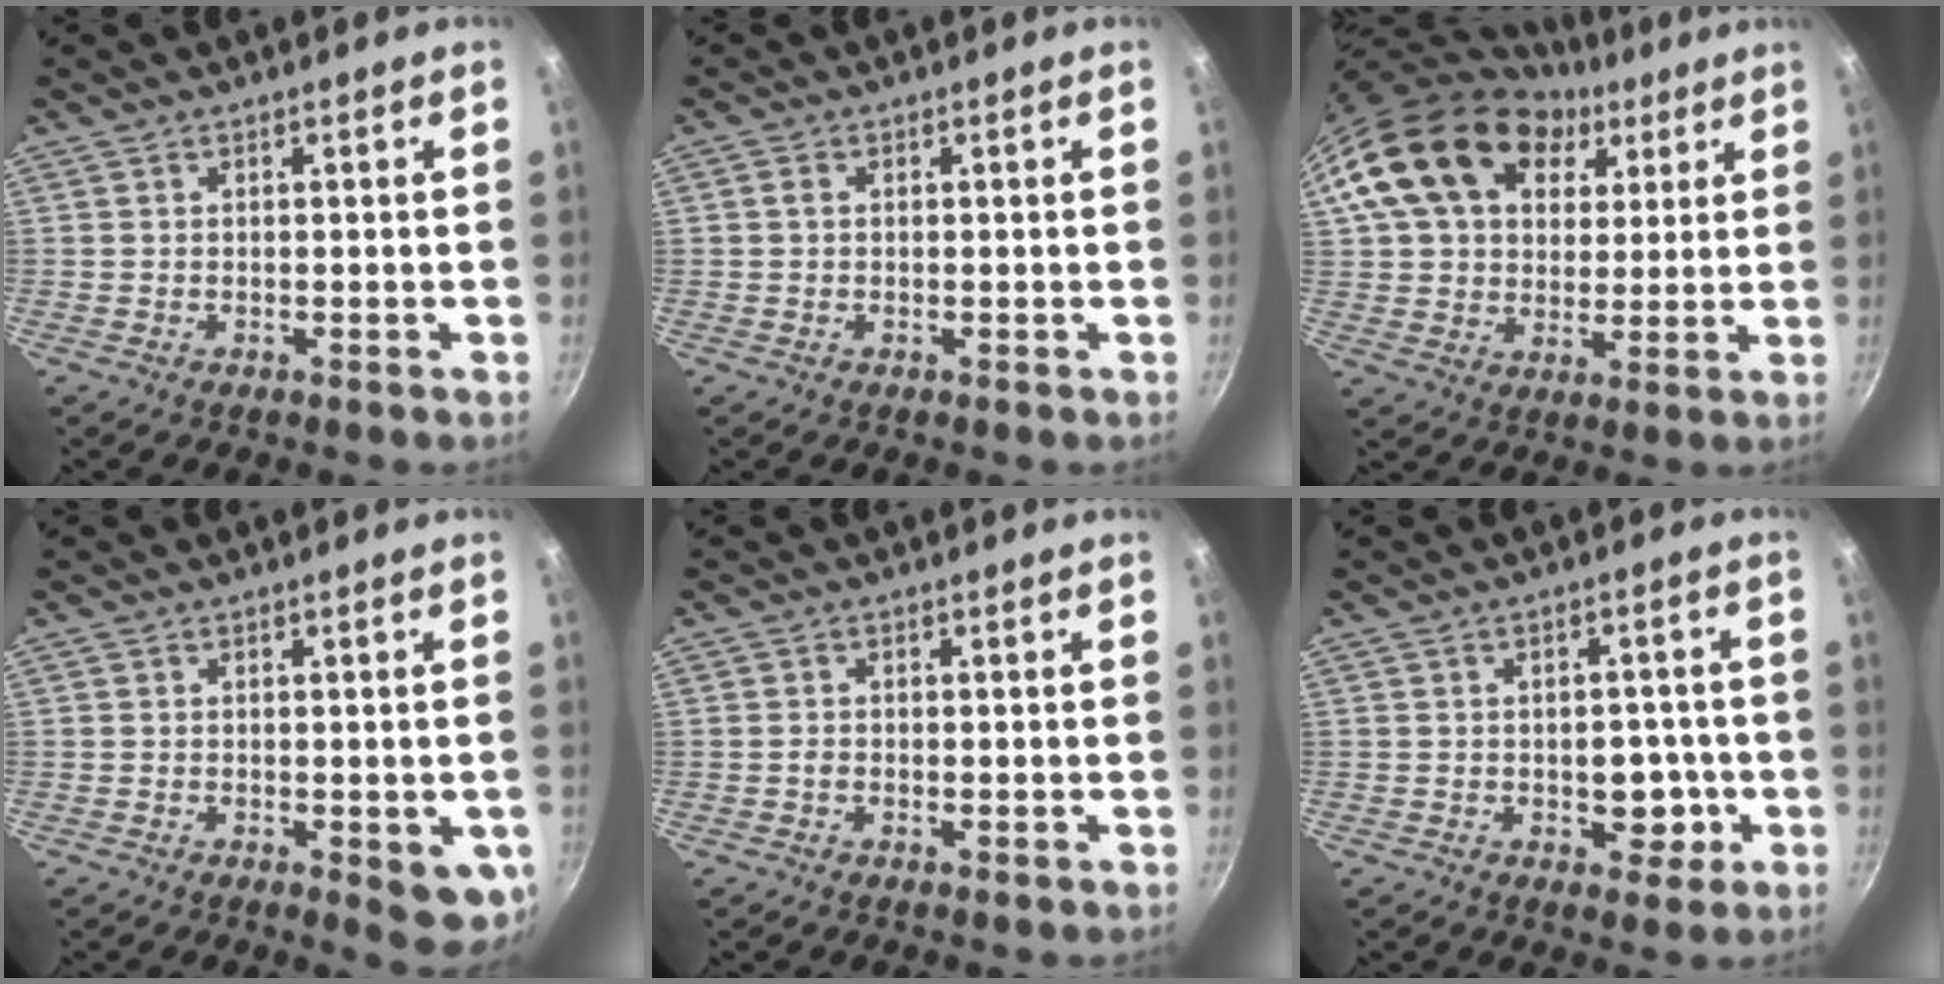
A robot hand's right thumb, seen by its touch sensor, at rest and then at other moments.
{"total": 1.2, "force": [0.1, 1.0, 0.7], "torque": [-0.010, 0.006, 0.001]}
{"total": 21.5, "force": [8.7, 15.6, 12.1], "torque": [-0.190, 0.005, 0.147]}
{"total": 6.5, "force": [-1.3, 2.8, 5.7], "torque": [-0.052, -0.004, -0.014]}
{"total": 1.0, "force": [-0.3, 0.6, 0.7], "torque": [-0.013, 0.002, -0.007]}
{"total": 6.4, "force": [-1.5, 4.5, 4.3], "torque": [-0.020, 0.014, -0.016]}